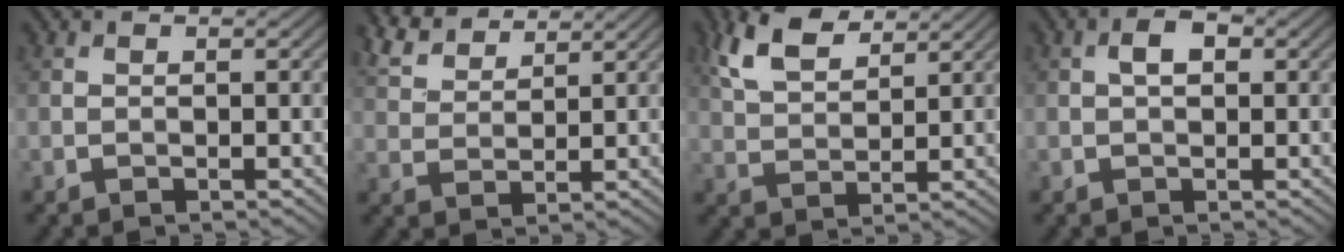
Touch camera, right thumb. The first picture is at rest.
{"total": 5.9, "force": [5.1, 1.7, 2.4], "torque": [-0.067, 0.007, 0.109]}
{"total": 7.1, "force": [4.5, 3.2, 4.5], "torque": [-0.109, 0.009, 0.092]}
{"total": 2.4, "force": [0.5, 1.3, 1.9], "torque": [-0.033, 0.006, 0.003]}